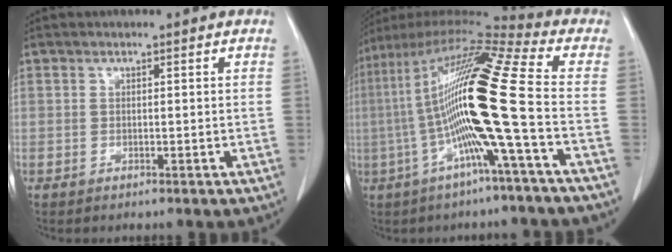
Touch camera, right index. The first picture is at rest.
{"total": 19.5, "force": [-2.5, -0.7, 19.3], "torque": [-0.362, 0.012, -0.062]}